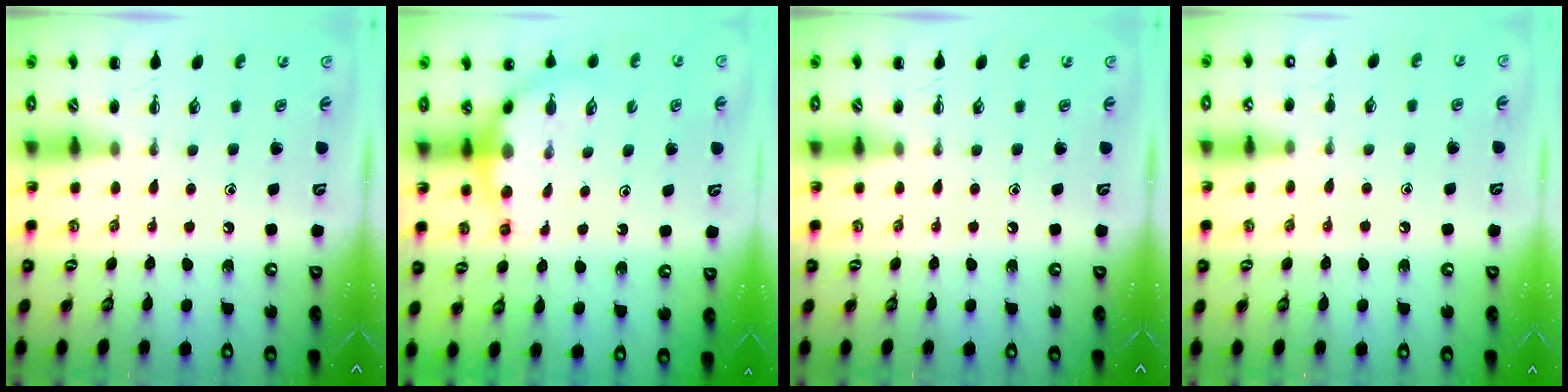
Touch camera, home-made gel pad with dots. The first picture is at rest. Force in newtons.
{"total": 7.2, "press": 7.1, "slide": 1.2}
{"total": 0.0}
{"total": 7.9, "press": 7.5, "slide": 2.5}